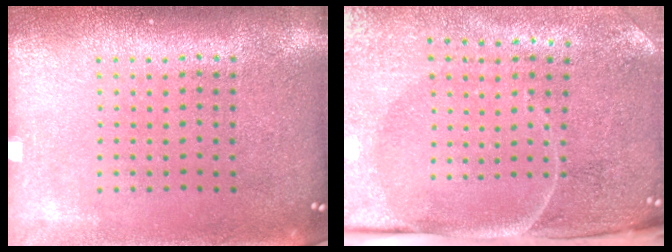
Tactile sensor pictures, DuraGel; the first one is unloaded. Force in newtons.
{"total": 5.0, "press": 3.9, "slide": 3.0}